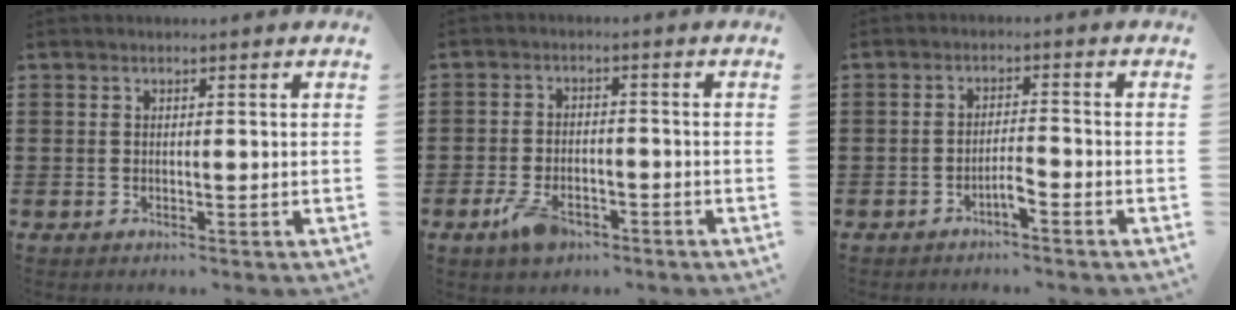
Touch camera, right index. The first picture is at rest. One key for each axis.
{"total": 4.4, "fx": -2.7, "fy": 2.3, "fz": 2.6, "tx": -0.062, "ty": 0.002, "tz": -0.054}
{"total": 2.7, "fx": -2.0, "fy": 0.3, "fz": 1.9, "tx": -0.034, "ty": 0.003, "tz": -0.037}